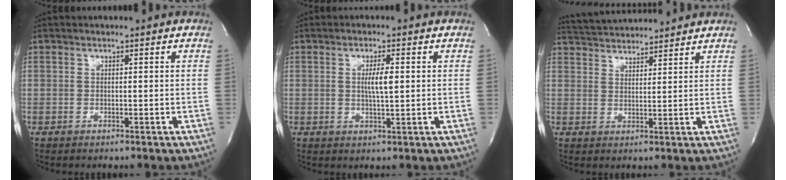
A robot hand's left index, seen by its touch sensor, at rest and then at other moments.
{"total": 3.5, "force": [0.4, 0.4, 3.5], "torque": [-0.064, -0.003, 0.008]}
{"total": 8.9, "force": [8.6, 0.7, 2.0], "torque": [-0.046, 0.023, 0.135]}